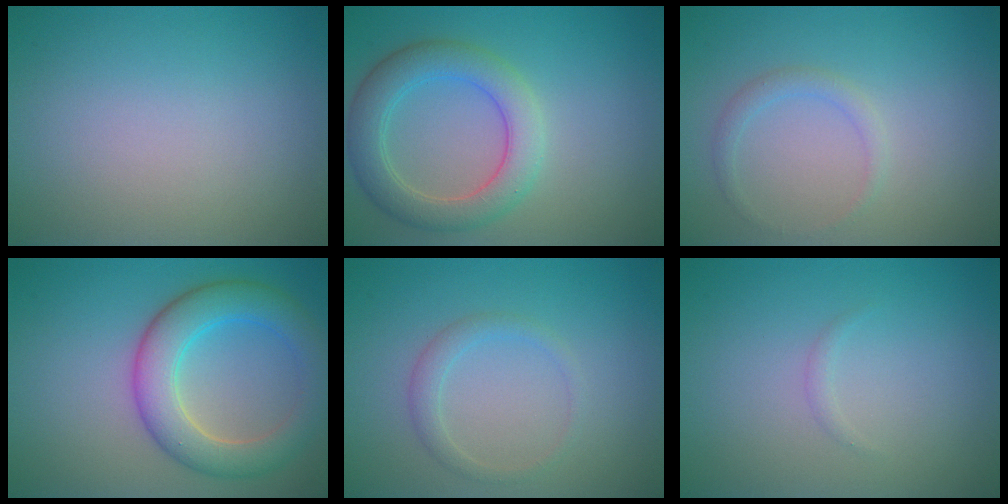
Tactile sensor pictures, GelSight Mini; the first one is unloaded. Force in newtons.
{"total": 4.9, "press": 4.9, "slide": 0.3}
{"total": 1.3, "press": 1.3, "slide": 0.1}
{"total": 6.1, "press": 6.1, "slide": 0.2}
{"total": 1.6, "press": 1.6, "slide": 0.0}
{"total": 0.6, "press": 0.6, "slide": 0.1}